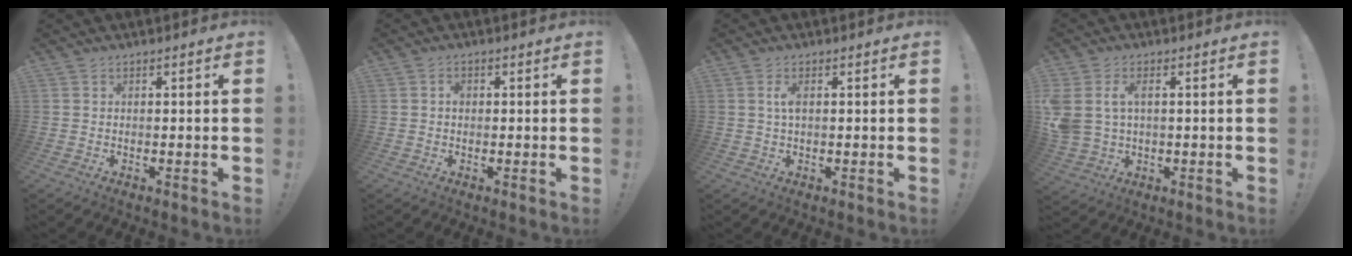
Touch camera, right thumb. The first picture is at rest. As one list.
[{"total": 1.6, "force": [-0.1, 1.2, 0.9], "torque": [-0.019, 0.007, -0.003]}, {"total": 2.6, "force": [0.4, 0.9, 2.4], "torque": [-0.041, 0.002, 0.002]}, {"total": 7.4, "force": [2.0, 5.1, 4.9], "torque": [-0.098, -0.002, 0.040]}]